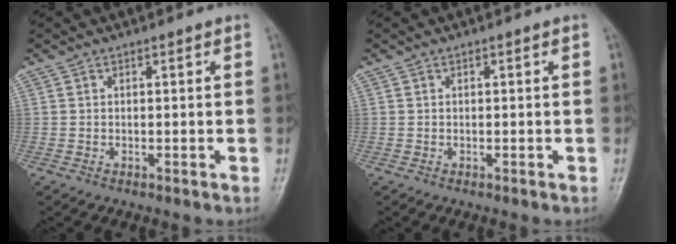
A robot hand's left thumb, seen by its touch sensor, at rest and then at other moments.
{"total": 0.0}